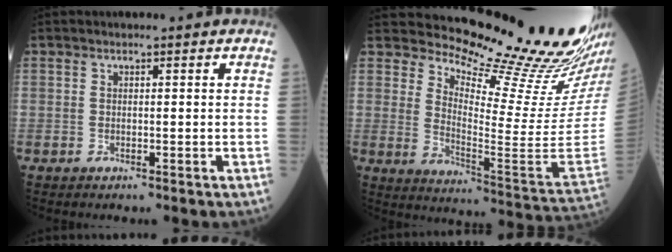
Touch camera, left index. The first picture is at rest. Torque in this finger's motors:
{"motor_torque": [1.08, -1.06, 0.19, 0.00]}